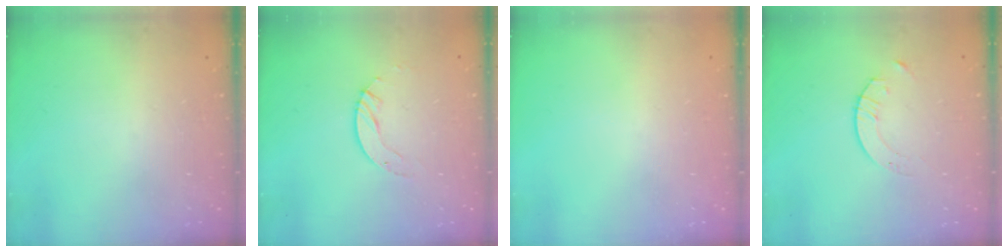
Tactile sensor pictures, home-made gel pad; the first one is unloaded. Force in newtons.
{"total": 3.0, "press": 3.0, "slide": 0.2}
{"total": 0.0}
{"total": 1.7, "press": 1.7, "slide": 0.2}